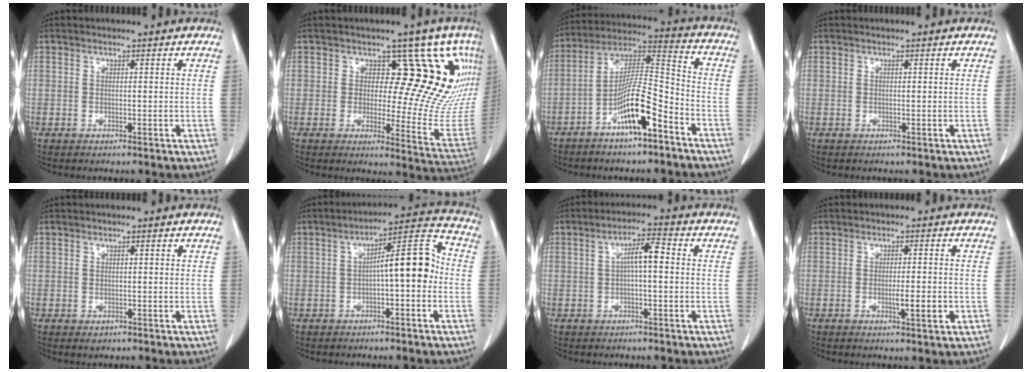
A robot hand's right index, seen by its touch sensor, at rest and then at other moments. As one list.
[{"total": 16.5, "force": [8.1, 7.8, 12.0], "torque": [-0.130, -0.019, 0.072]}, {"total": 12.3, "force": [-6.6, 1.8, 10.2], "torque": [-0.196, 0.007, -0.119]}, {"total": 0.0}, {"total": 0.9, "force": [-0.3, 0.8, 0.3], "torque": [-0.002, 0.003, 0.001]}, {"total": 9.2, "force": [-0.8, 2.2, 8.9], "torque": [-0.128, 0.038, -0.011]}, {"total": 4.5, "force": [0.2, 0.9, 4.4], "torque": [-0.077, 0.015, 0.002]}, {"total": 3.5, "force": [-1.1, 0.3, 3.3], "torque": [-0.053, -0.003, -0.015]}]